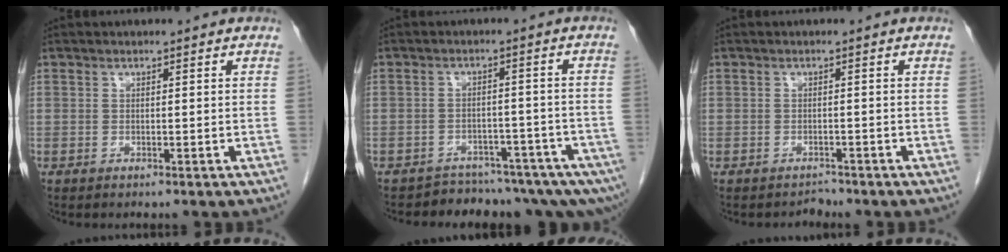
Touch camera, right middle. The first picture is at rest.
{"total": 8.6, "force": [-7.9, 2.6, 2.4], "torque": [-0.007, 0.033, -0.099]}
{"total": 1.2, "force": [-1.0, 0.3, -0.5], "torque": [0.009, -0.005, -0.019]}